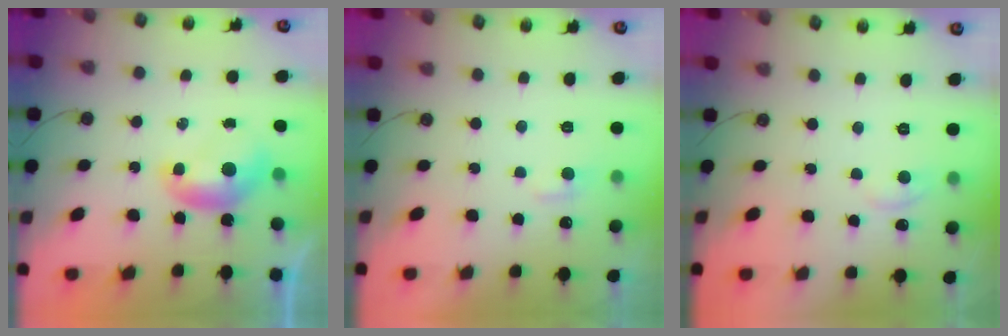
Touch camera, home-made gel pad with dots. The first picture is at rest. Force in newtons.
{"total": 1.8, "press": 1.7, "slide": 0.5}
{"total": 1.1, "press": 0.8, "slide": 0.7}